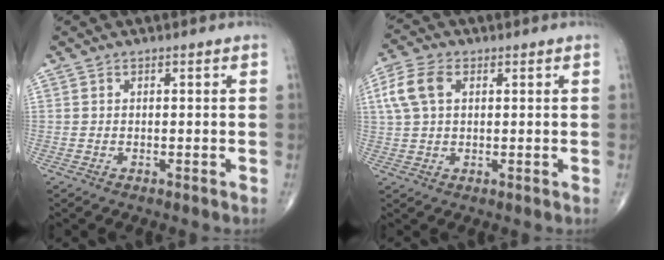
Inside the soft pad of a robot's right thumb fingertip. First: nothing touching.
{"total": 6.9, "force": [1.9, 4.2, 5.1], "torque": [-0.118, 0.014, 0.037]}